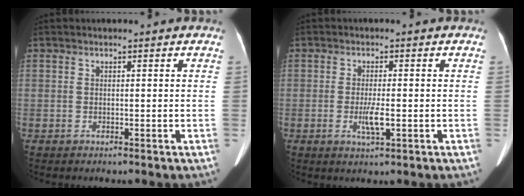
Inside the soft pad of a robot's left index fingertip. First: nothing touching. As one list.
[{"total": 3.3, "force": [-0.8, 0.6, 3.2], "torque": [-0.065, -0.004, -0.011]}]